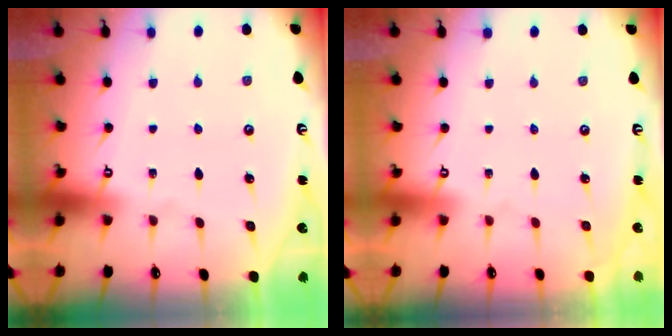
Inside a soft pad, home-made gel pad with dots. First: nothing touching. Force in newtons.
{"total": 0.0}